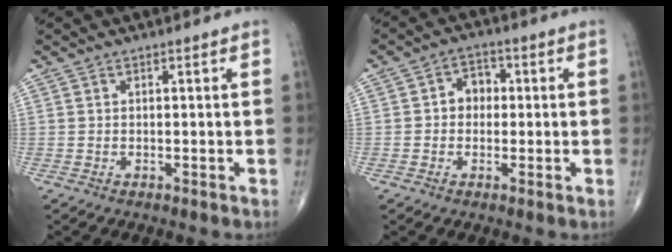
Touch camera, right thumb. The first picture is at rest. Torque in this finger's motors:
{"motor_torque": [0.82, 0.73, 0.37, -0.02, 0.00]}